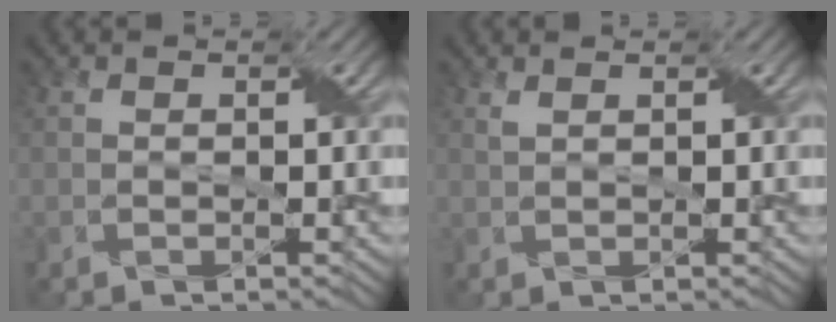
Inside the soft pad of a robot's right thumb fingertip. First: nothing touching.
{"total": 0.7, "force": [0.5, 0.0, 0.4], "torque": [-0.017, 0.004, 0.011]}